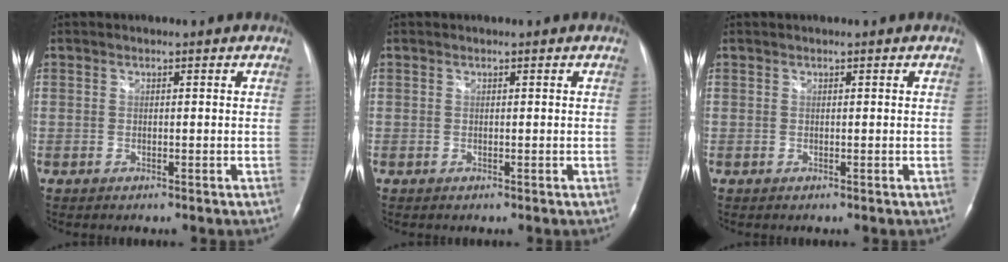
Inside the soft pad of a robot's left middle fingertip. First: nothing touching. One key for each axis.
{"total": 0.0}
{"total": 0.0}